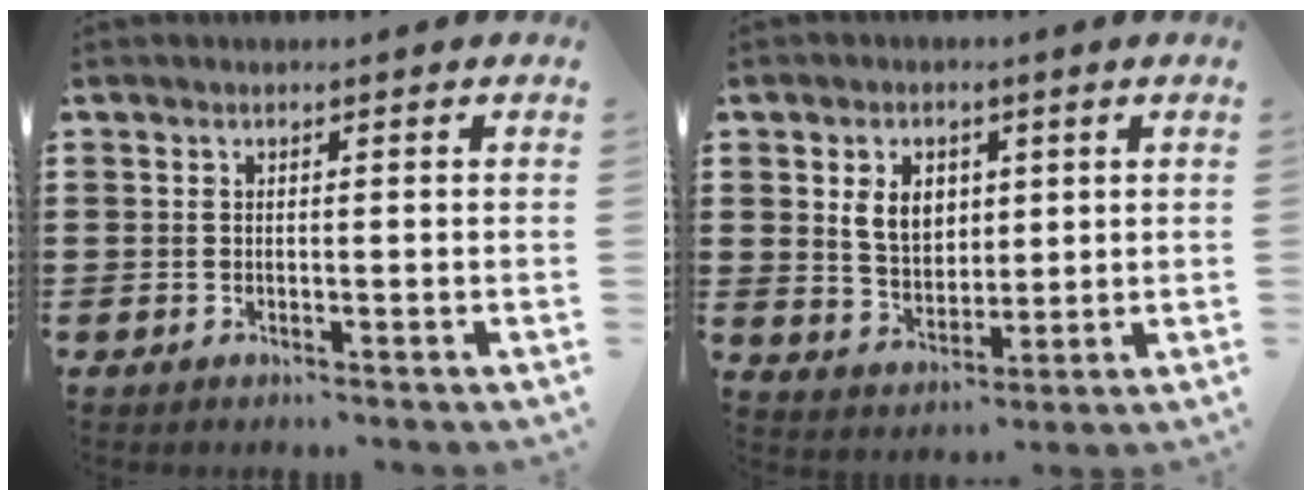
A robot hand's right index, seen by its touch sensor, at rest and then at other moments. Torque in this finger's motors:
{"motor_torque": [0.99, 0.54, 0.18, 0.09]}